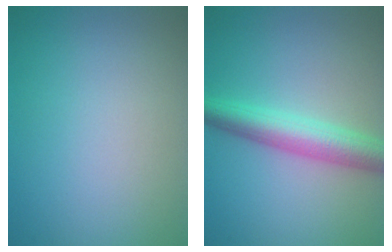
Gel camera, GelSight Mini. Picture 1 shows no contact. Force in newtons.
{"total": 4.8, "press": 4.8, "slide": 0.1}